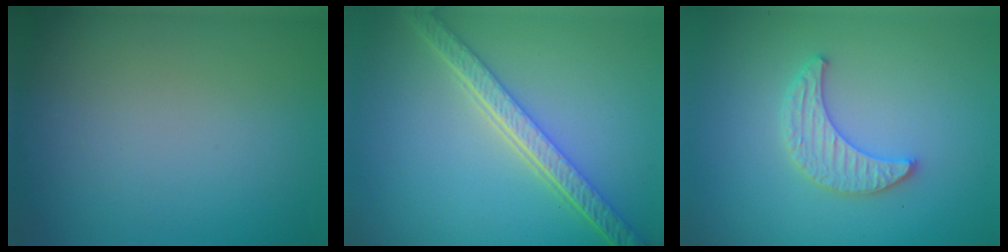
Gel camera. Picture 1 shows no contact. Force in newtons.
{"total": 5.3, "press": 4.0, "slide": 3.4}
{"total": 2.9, "press": 2.9, "slide": 0.7}